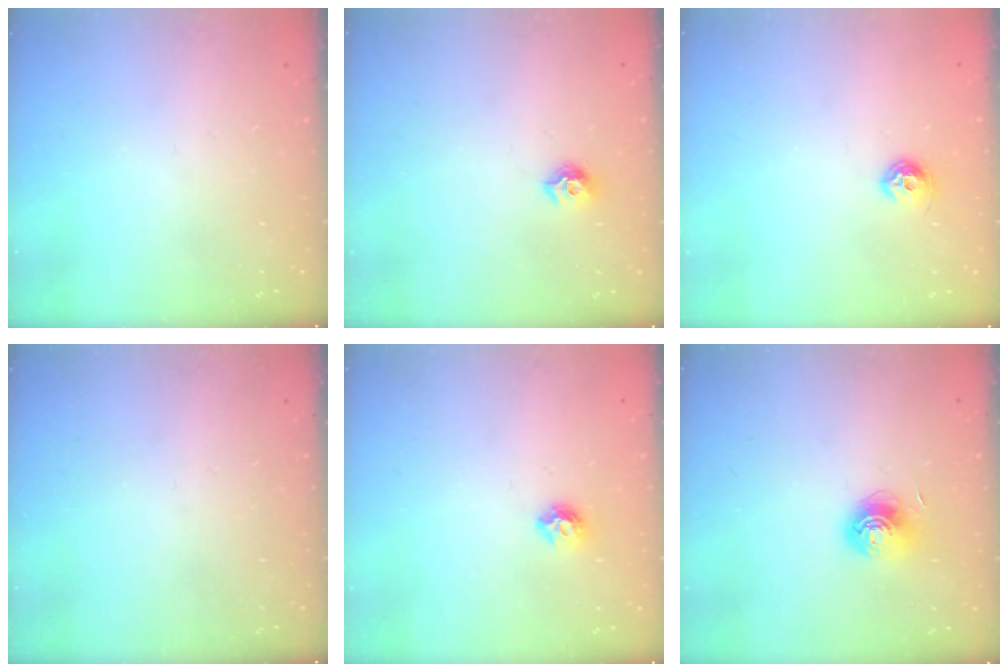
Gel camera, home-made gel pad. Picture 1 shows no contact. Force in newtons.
{"total": 7.9, "press": 7.8, "slide": 0.7}
{"total": 6.9, "press": 6.8, "slide": 1.0}
{"total": 0.0}
{"total": 6.8, "press": 6.8, "slide": 0.7}
{"total": 7.0, "press": 7.0, "slide": 0.5}